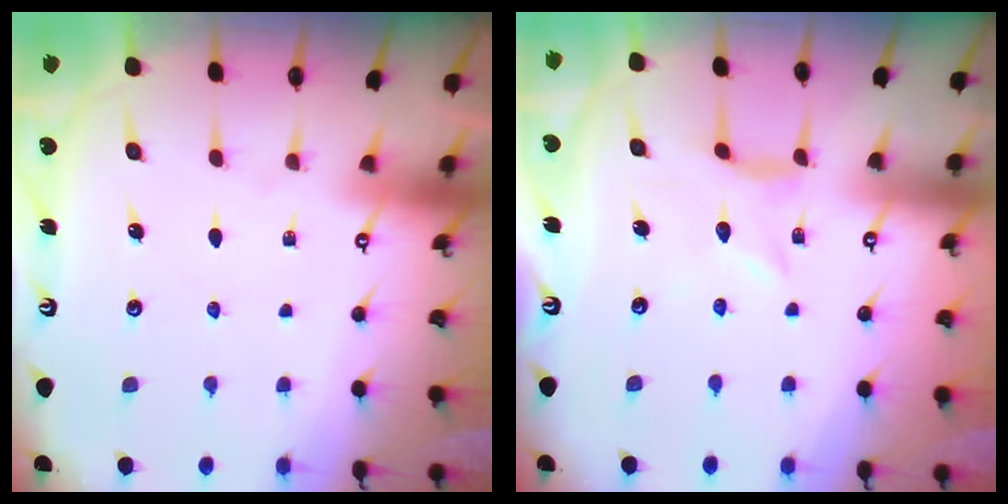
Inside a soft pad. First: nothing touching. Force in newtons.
{"total": 1.5, "press": 1.5, "slide": 0.2}